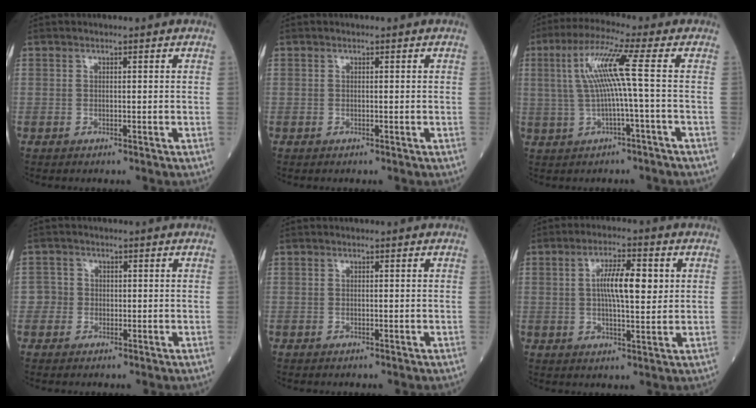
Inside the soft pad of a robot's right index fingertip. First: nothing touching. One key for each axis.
{"total": 0.0}
{"total": 8.0, "fx": 0.7, "fy": -1.1, "fz": 7.9, "tx": -0.160, "ty": 0.024, "tz": 0.022}
{"total": 2.0, "fx": -0.4, "fy": 1.9, "fz": -0.2, "tx": 0.016, "ty": 0.010, "tz": -0.012}
{"total": 0.0}
{"total": 7.7, "fx": 1.5, "fy": 1.8, "fz": 7.4, "tx": -0.133, "ty": 0.009, "tz": 0.025}